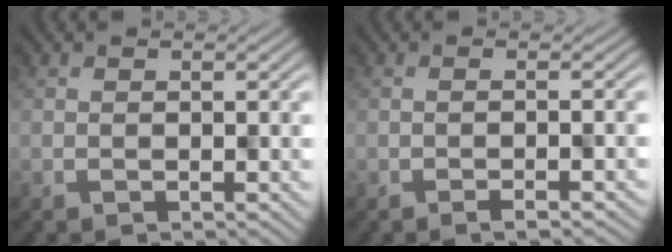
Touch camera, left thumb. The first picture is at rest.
{"total": 1.4, "force": [-1.2, 0.0, 0.7], "torque": [-0.007, 0.008, -0.026]}